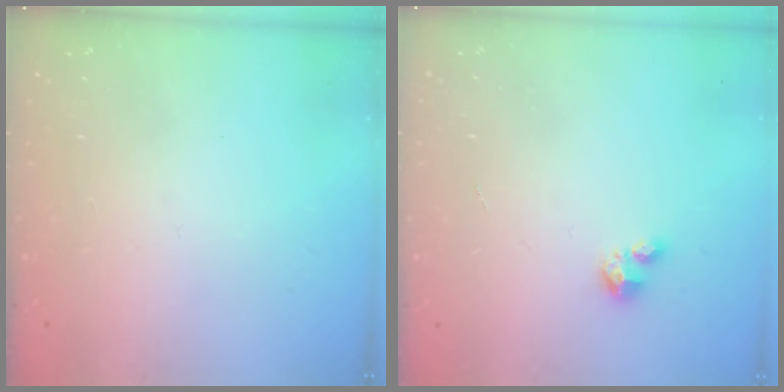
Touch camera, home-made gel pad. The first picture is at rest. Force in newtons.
{"total": 1.9, "press": 1.9, "slide": 0.1}